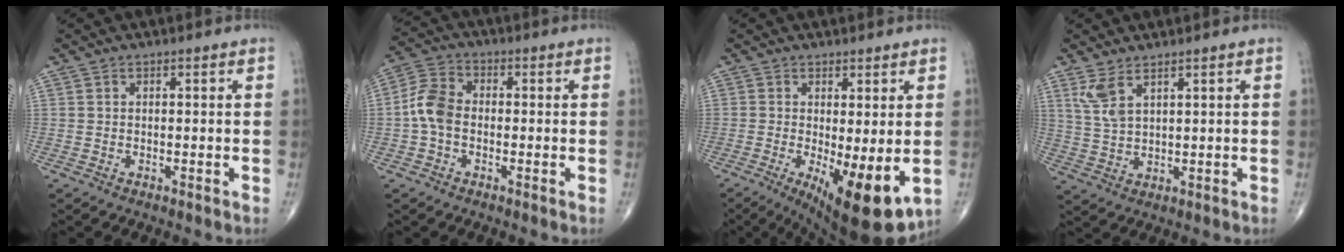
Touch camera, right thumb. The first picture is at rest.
{"total": 6.8, "force": [-0.9, 4.7, 4.8], "torque": [-0.094, 0.021, -0.030]}
{"total": 12.1, "force": [-2.5, 3.8, 11.2], "torque": [-0.164, -0.027, -0.025]}
{"total": 5.0, "force": [3.0, 1.7, 3.7], "torque": [-0.082, -0.013, 0.072]}